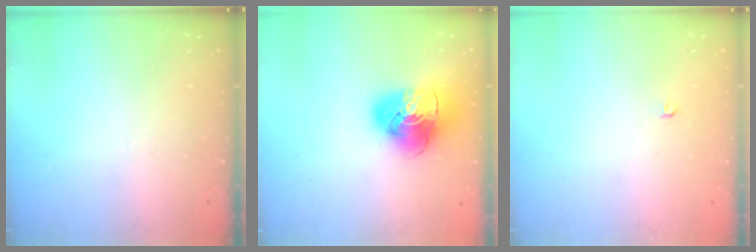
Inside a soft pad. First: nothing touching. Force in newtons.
{"total": 12.2, "press": 12.1, "slide": 1.6}
{"total": 3.2, "press": 3.2, "slide": 0.2}